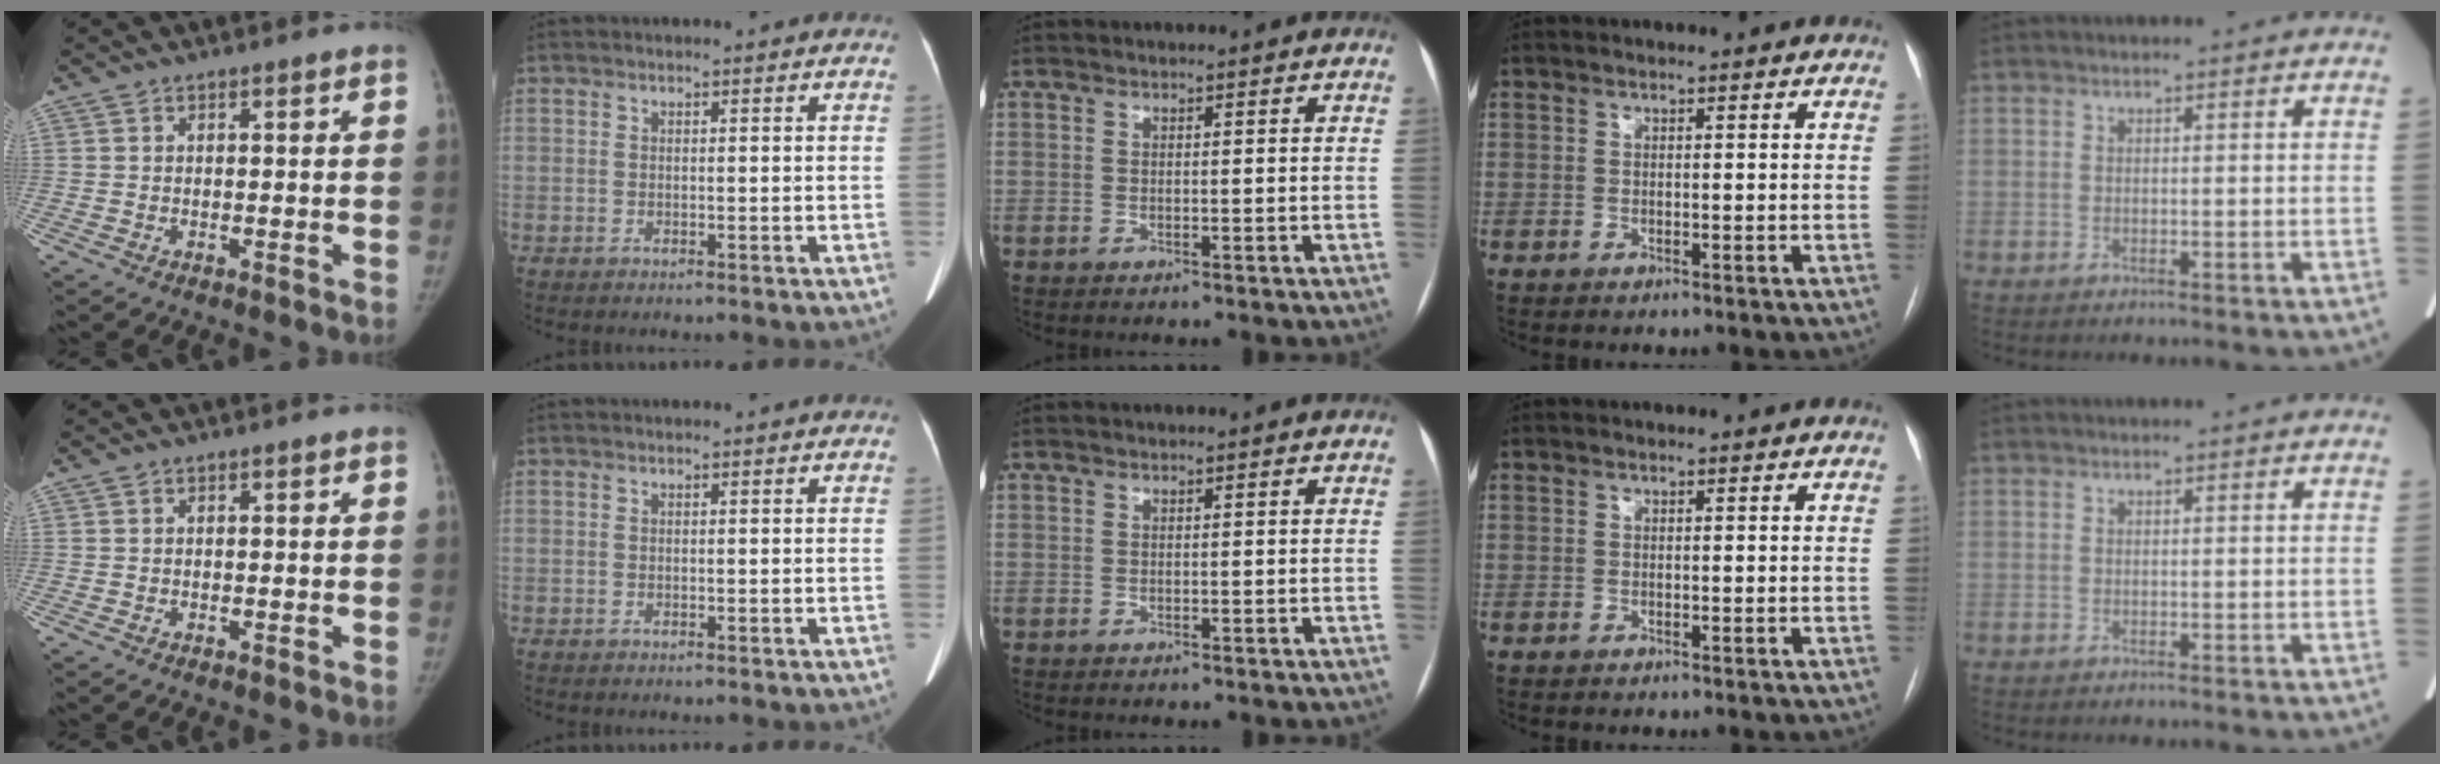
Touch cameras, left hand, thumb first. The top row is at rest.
{}